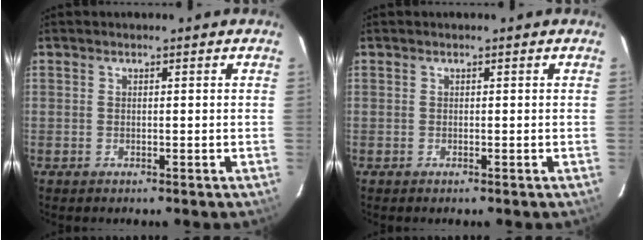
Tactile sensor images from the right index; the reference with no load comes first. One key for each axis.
{"total": 0.0}